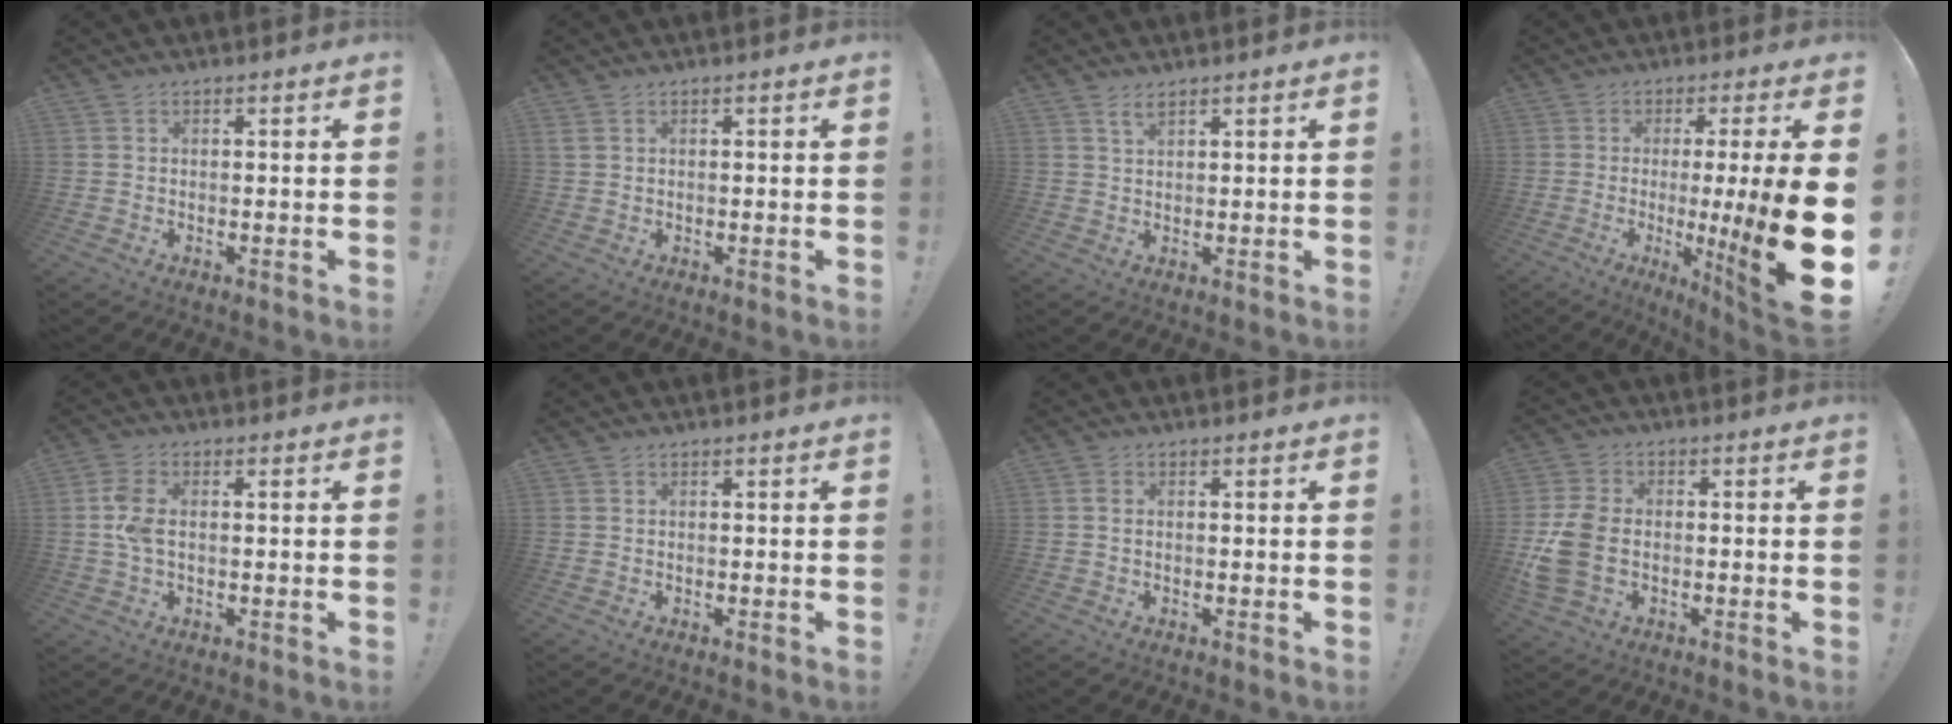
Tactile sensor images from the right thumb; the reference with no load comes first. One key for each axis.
{"total": 1.2, "fx": 0.4, "fy": 0.0, "fz": 1.1, "tx": -0.028, "ty": 0.001, "tz": 0.009}
{"total": 2.5, "fx": 1.8, "fy": 0.8, "fz": 1.5, "tx": -0.025, "ty": -0.007, "tz": 0.031}
{"total": 19.9, "fx": -2.3, "fy": -0.1, "fz": 19.8, "tx": -0.308, "ty": -0.025, "tz": -0.031}
{"total": 5.6, "fx": -0.1, "fy": 2.7, "fz": 4.9, "tx": -0.106, "ty": 0.006, "tz": -0.006}
{"total": 0.0}
{"total": 1.2, "fx": 0.2, "fy": 0.7, "fz": 1.0, "tx": -0.022, "ty": 0.005, "tz": 0.002}
{"total": 10.2, "fx": -2.2, "fy": 7.0, "fz": 7.1, "tx": -0.152, "ty": 0.010, "tz": -0.034}